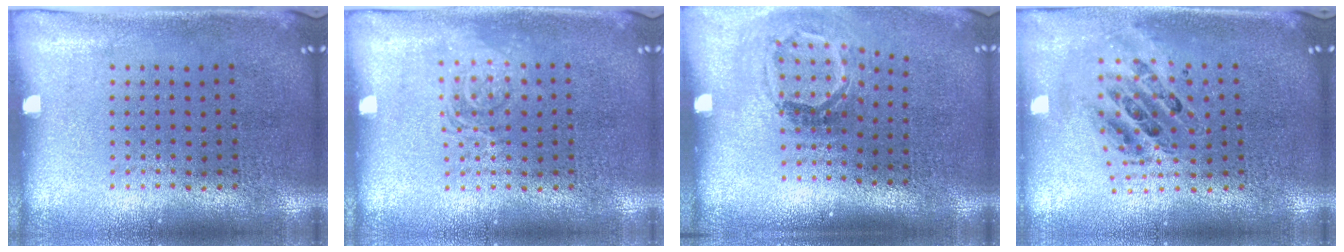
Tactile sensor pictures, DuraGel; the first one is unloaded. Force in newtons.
{"total": 1.9, "press": 1.9, "slide": 0.3}
{"total": 1.8, "press": 1.2, "slide": 1.4}
{"total": 0.9, "press": 0.9, "slide": 0.2}